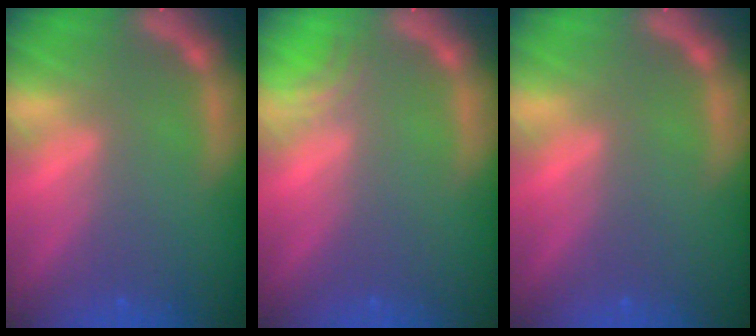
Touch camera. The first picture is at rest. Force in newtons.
{"total": 1.5}
{"total": 0.0}